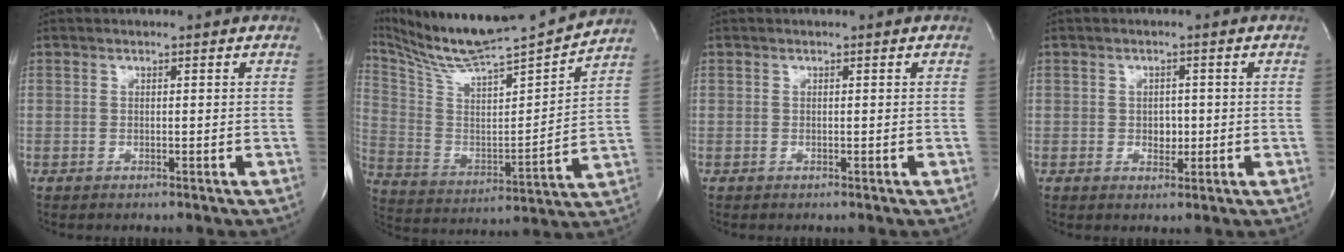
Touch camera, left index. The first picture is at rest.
{"total": 19.8, "force": [18.5, -0.3, 7.0], "torque": [-0.149, -0.030, 0.308]}
{"total": 0.0}
{"total": 2.0, "force": [-0.1, 1.5, 1.3], "torque": [-0.017, 0.002, 0.001]}